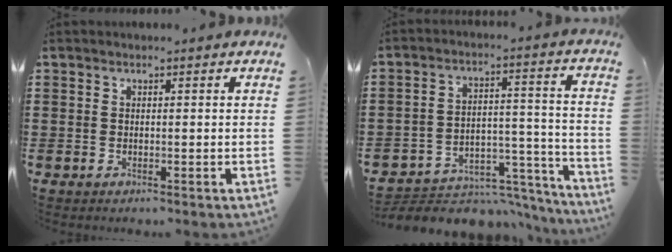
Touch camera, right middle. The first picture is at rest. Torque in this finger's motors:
{"motor_torque": [1.07, -1.07, 0.12, 0.06]}